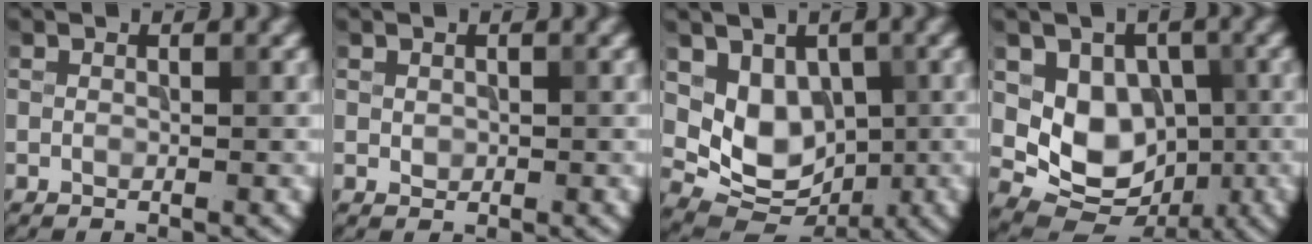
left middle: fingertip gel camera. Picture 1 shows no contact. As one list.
[{"total": 0.6, "force": [0.2, 0.5, 0.3], "torque": [-0.005, -0.001, 0.006]}, {"total": 6.0, "force": [1.2, 4.7, 3.6], "torque": [-0.060, -0.012, 0.028]}, {"total": 7.0, "force": [0.2, 5.6, 4.1], "torque": [-0.065, -0.011, 0.001]}]